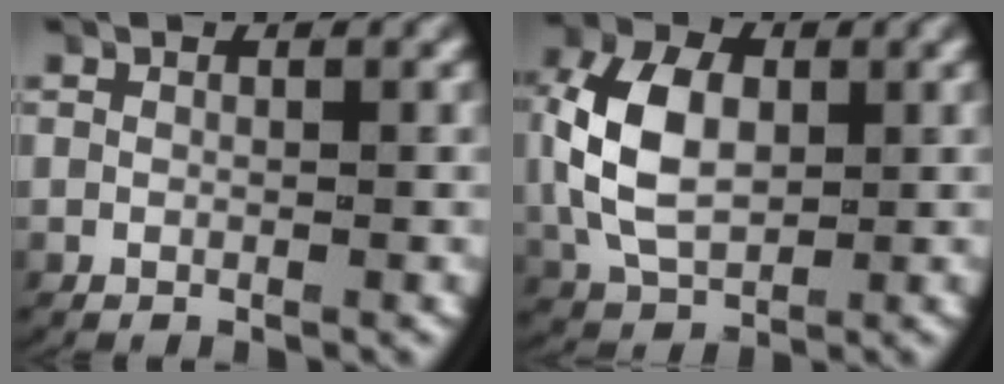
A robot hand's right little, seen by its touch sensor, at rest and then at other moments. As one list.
[{"total": 7.0, "force": [0.5, 5.0, 4.9], "torque": [-0.119, -0.005, 0.018]}]